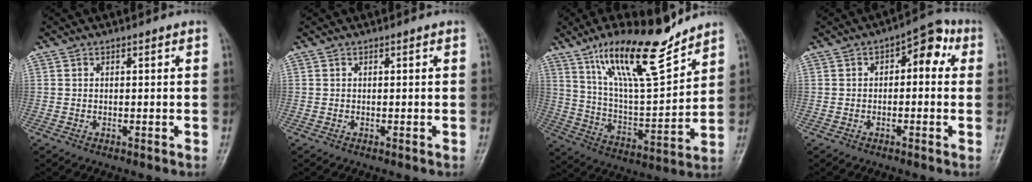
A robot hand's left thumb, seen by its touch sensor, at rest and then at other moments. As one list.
[{"total": 0.0}, {"total": 18.2, "force": [13.0, 4.5, 11.8], "torque": [-0.176, -0.073, 0.236]}, {"total": 6.8, "force": [1.1, 3.9, 5.4], "torque": [-0.037, 0.030, 0.001]}]